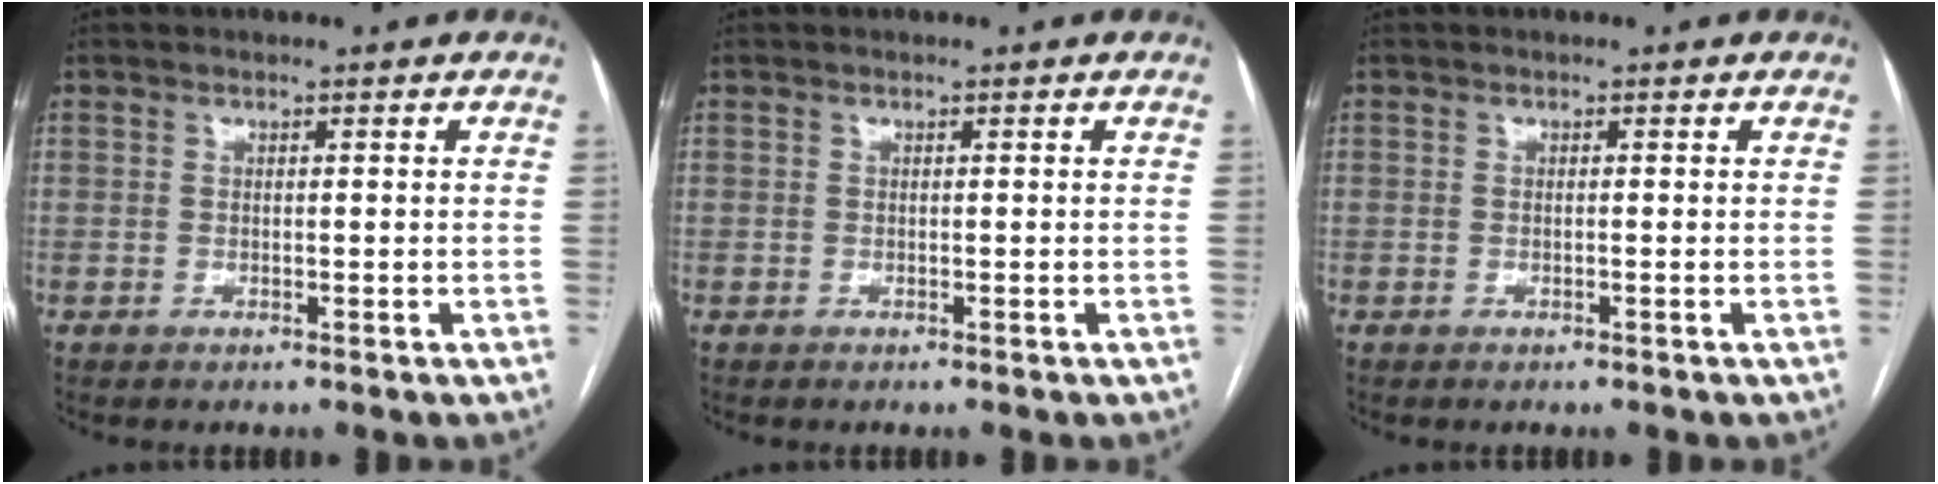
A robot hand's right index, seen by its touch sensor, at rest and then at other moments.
{"total": 0.0}
{"total": 0.0}